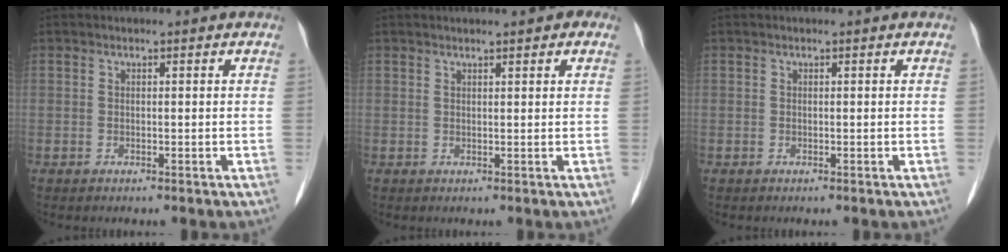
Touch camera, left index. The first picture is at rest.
{"total": 2.9, "force": [2.1, 0.7, 1.9], "torque": [-0.025, 0.016, 0.026]}
{"total": 0.0}